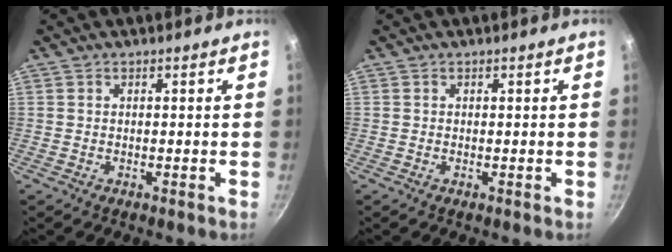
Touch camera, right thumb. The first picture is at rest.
{"total": 0.0}